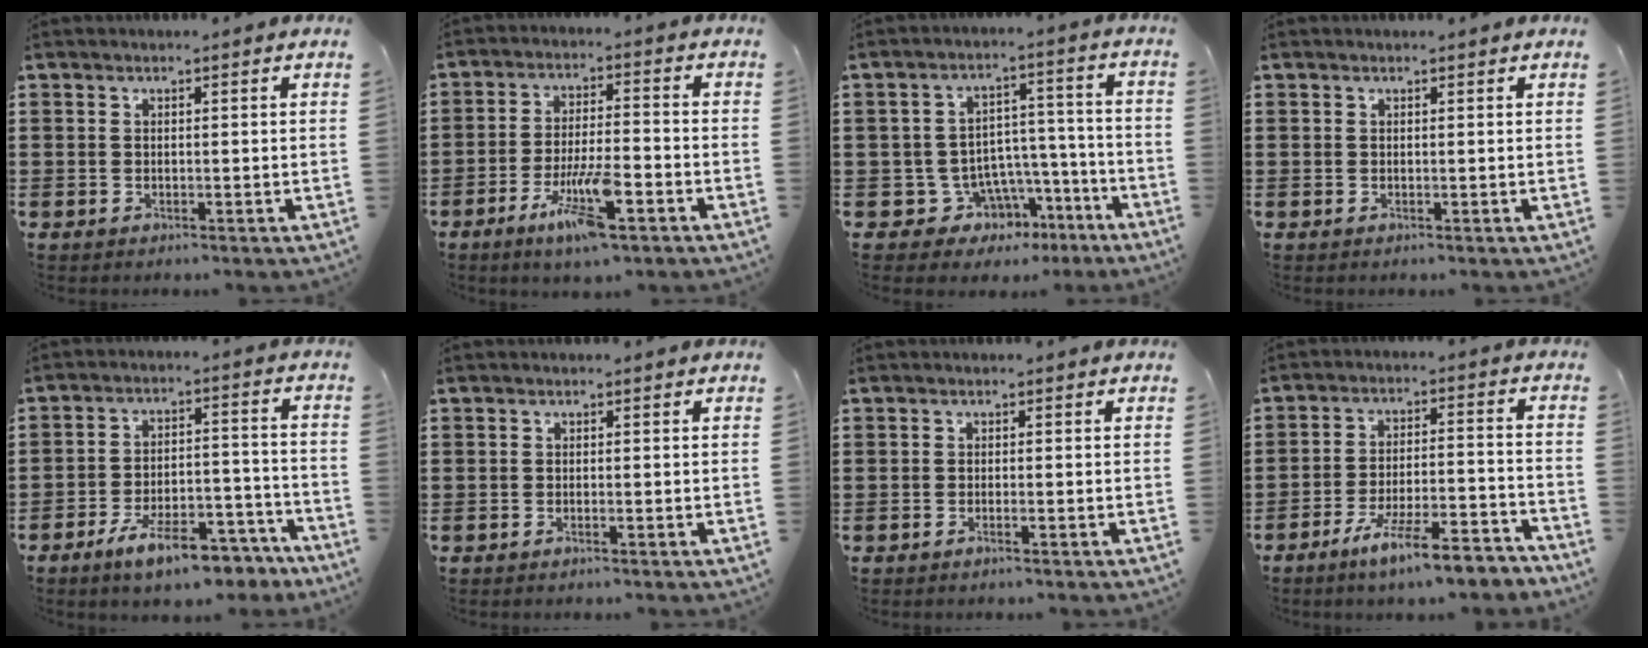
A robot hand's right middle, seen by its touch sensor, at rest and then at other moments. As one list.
[{"total": 9.4, "force": [-4.7, 2.3, 7.8], "torque": [-0.160, -0.004, -0.086]}, {"total": 7.1, "force": [-4.5, 5.3, 1.3], "torque": [-0.033, 0.024, -0.075]}, {"total": 0.0}, {"total": 9.4, "force": [-7.5, 2.2, 5.2], "torque": [-0.083, 0.025, -0.137]}, {"total": 0.5, "force": [-0.3, 0.0, 0.4], "torque": [-0.009, -0.002, -0.006]}, {"total": 0.8, "force": [-0.5, -0.1, 0.6], "torque": [-0.011, -0.002, -0.010]}, {"total": 9.0, "force": [-7.4, 0.4, 5.0], "torque": [-0.091, 0.005, -0.140]}]